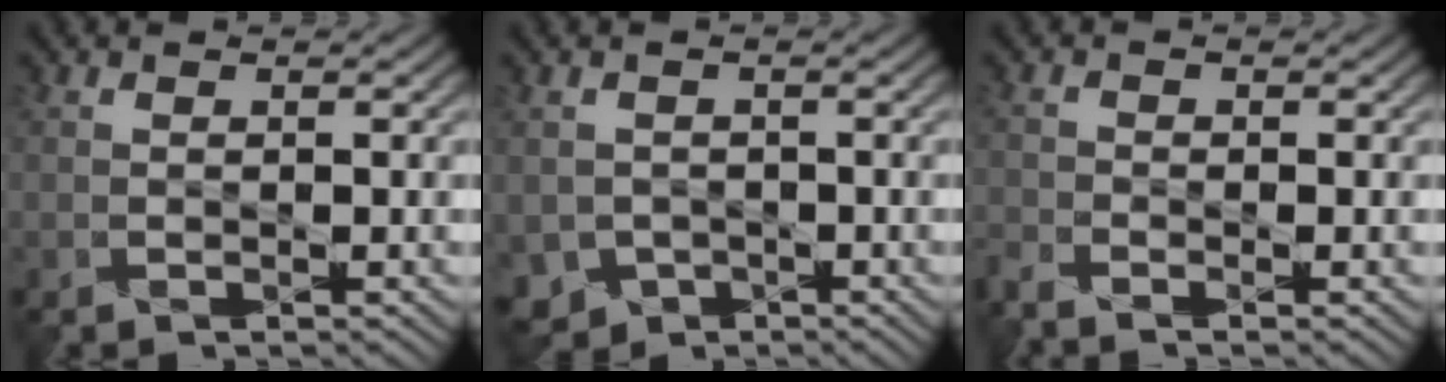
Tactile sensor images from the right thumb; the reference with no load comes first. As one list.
[{"total": 3.5, "force": [-1.7, 2.9, 0.9], "torque": [-0.031, -0.015, -0.034]}, {"total": 3.1, "force": [-2.7, 0.7, 1.4], "torque": [-0.038, -0.015, -0.065]}]